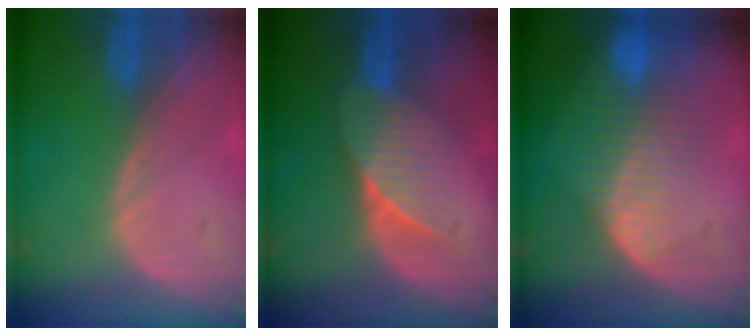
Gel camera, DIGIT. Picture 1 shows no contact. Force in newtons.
{"total": 6.6, "press": 6.1, "slide": 2.5}
{"total": 8.2, "press": 7.5, "slide": 3.5}